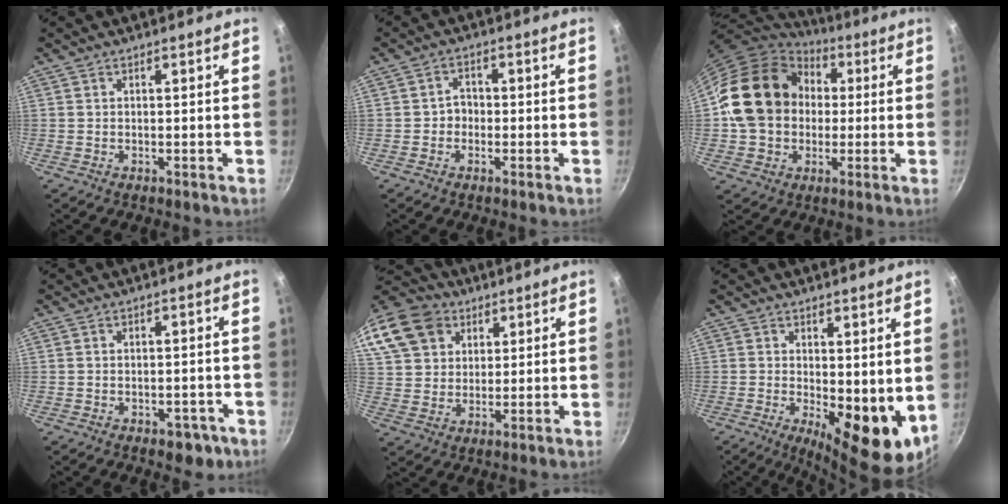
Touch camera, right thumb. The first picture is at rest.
{"total": 2.8, "force": [-0.7, 2.4, 1.2], "torque": [0.002, 0.013, -0.014]}
{"total": 19.3, "force": [2.0, 15.9, 10.8], "torque": [-0.172, 0.035, 0.030]}
{"total": 4.7, "force": [-2.4, 2.7, 2.9], "torque": [-0.016, 0.020, -0.016]}
{"total": 20.3, "force": [10.1, 15.2, 8.9], "torque": [-0.203, 0.030, 0.189]}
{"total": 11.0, "force": [-0.1, 4.5, 10.1], "torque": [-0.118, -0.023, 0.010]}